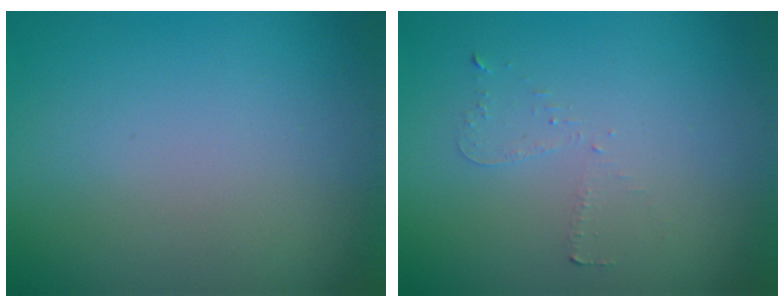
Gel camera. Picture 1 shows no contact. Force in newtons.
{"total": 0.7, "press": 0.6, "slide": 0.4}